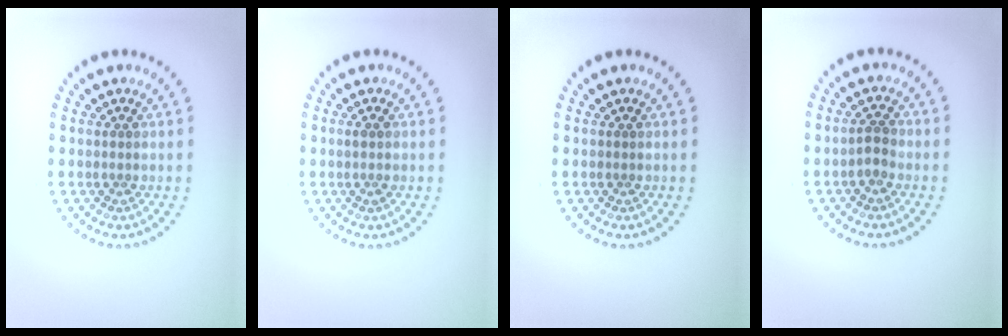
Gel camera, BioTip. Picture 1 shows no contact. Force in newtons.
{"total": 0.8, "press": 0.8, "slide": 0.3}
{"total": 0.0}
{"total": 1.6, "press": 1.5, "slide": 0.4}